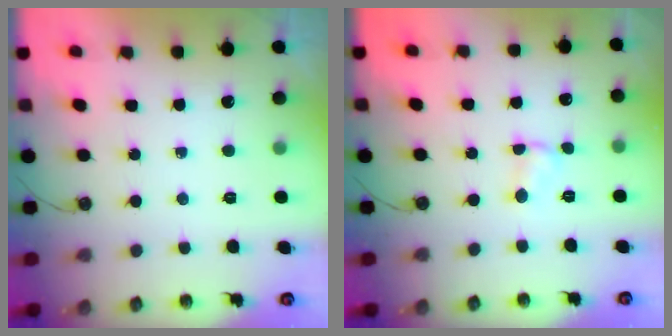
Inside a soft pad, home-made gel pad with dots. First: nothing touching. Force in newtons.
{"total": 2.4, "press": 2.4, "slide": 0.3}